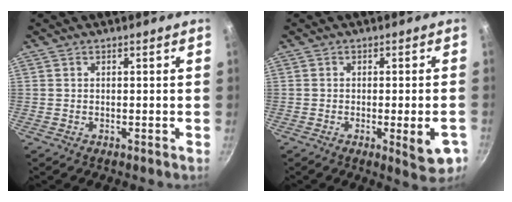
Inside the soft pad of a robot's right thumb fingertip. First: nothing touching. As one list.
[{"total": 7.1, "force": [-2.3, 1.9, 6.4], "torque": [-0.067, -0.001, -0.027]}]